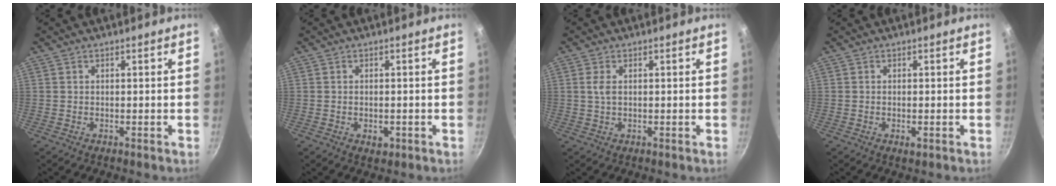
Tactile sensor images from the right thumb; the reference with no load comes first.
{"total": 2.2, "force": [-0.6, 1.4, 1.5], "torque": [-0.023, -0.002, -0.009]}
{"total": 2.2, "force": [0.4, 1.2, 1.8], "torque": [-0.036, 0.000, 0.009]}
{"total": 1.3, "force": [-0.3, 0.6, 1.1], "torque": [-0.020, -0.003, -0.005]}